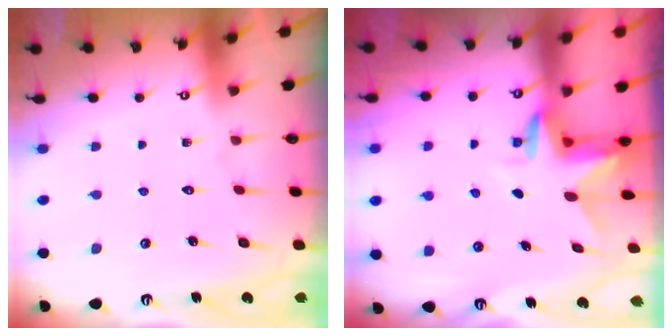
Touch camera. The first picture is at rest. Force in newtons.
{"total": 2.9, "press": 2.9, "slide": 0.2}